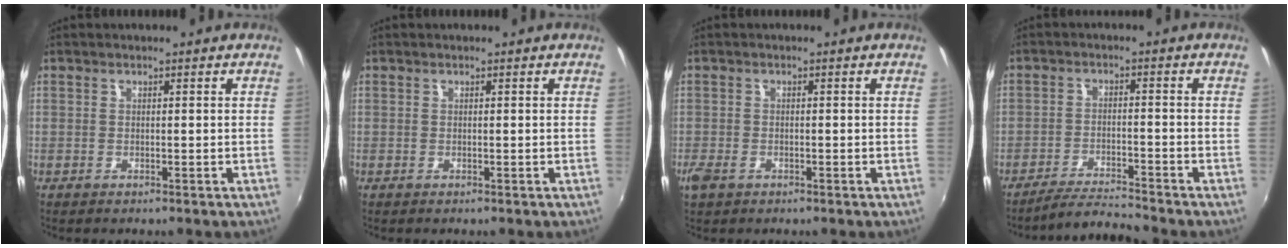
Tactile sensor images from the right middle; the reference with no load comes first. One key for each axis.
{"total": 0.0}
{"total": 2.9, "fx": -1.8, "fy": 1.7, "fz": 1.6, "tx": -0.034, "ty": -0.009, "tz": -0.033}
{"total": 5.5, "fx": -5.4, "fy": -0.6, "fz": 0.8, "tx": -0.041, "ty": 0.008, "tz": -0.096}